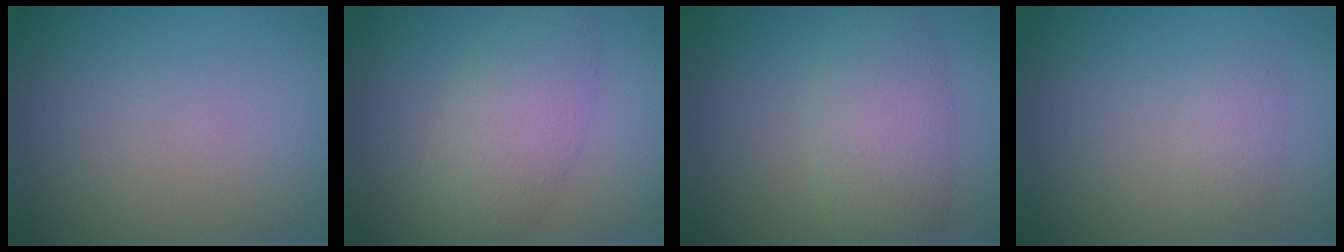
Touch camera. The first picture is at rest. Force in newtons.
{"total": 4.5, "press": 4.5, "slide": 0.2}
{"total": 4.3, "press": 4.3, "slide": 0.2}
{"total": 1.4, "press": 1.4, "slide": 0.1}